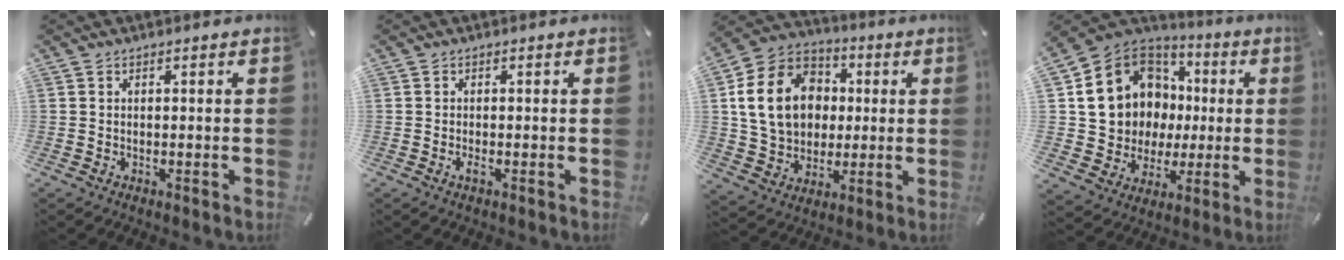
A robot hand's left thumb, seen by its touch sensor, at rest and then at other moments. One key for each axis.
{"total": 1.2, "fx": -0.4, "fy": 0.3, "fz": 1.1, "tx": -0.020, "ty": -0.001, "tz": -0.007}
{"total": 18.1, "fx": 1.9, "fy": 15.0, "fz": 10.0, "tx": -0.206, "ty": 0.017, "tz": 0.040}
{"total": 15.6, "fx": 3.2, "fy": 14.3, "fz": 5.4, "tx": -0.110, "ty": -0.025, "tz": 0.084}